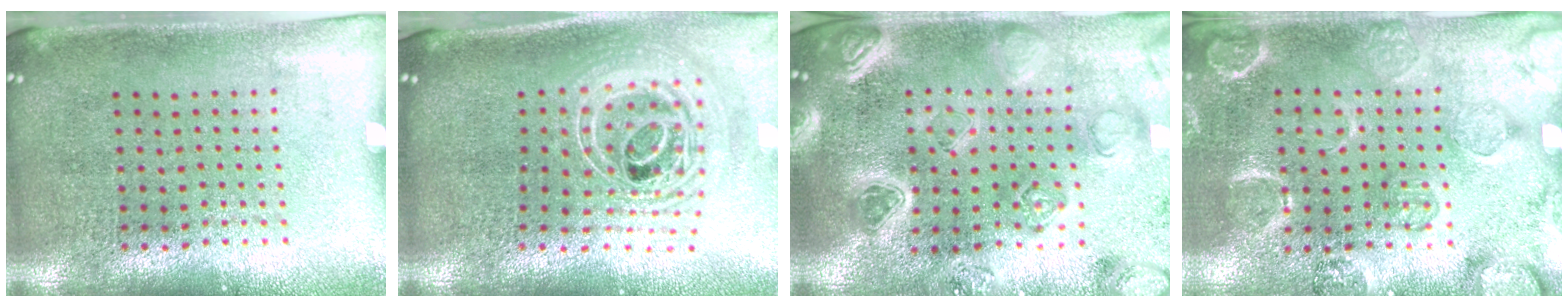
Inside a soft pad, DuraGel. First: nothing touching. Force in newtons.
{"total": 2.7, "press": 1.9, "slide": 1.9}
{"total": 2.5, "press": 2.5, "slide": 0.3}
{"total": 2.5, "press": 2.2, "slide": 1.2}